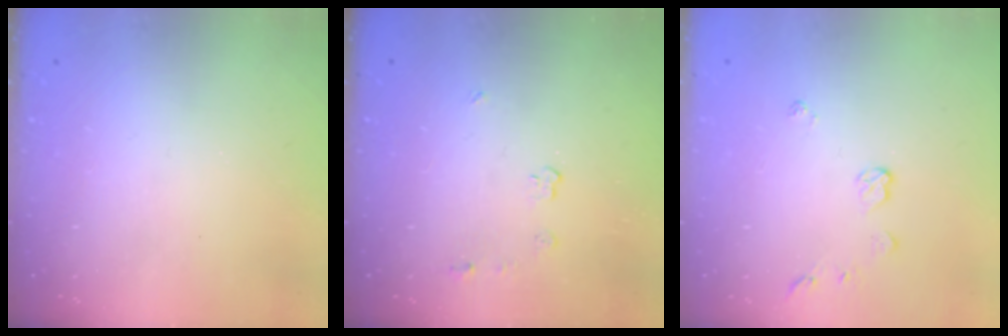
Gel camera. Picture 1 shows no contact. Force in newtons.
{"total": 4.0, "press": 3.9, "slide": 0.5}
{"total": 4.7, "press": 4.7, "slide": 0.6}